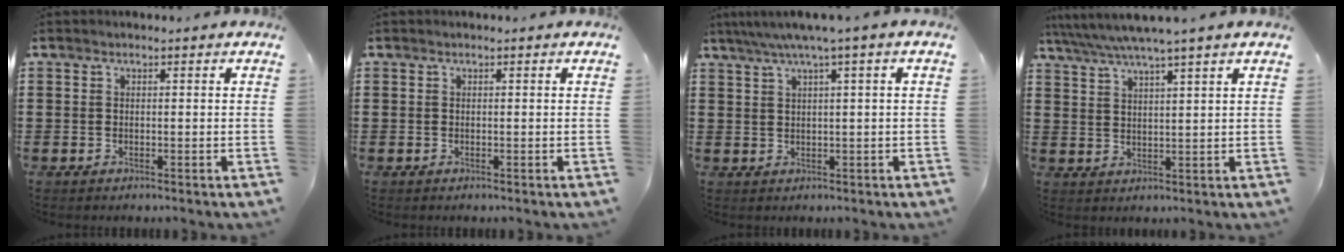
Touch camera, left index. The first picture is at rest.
{"total": 0.0}
{"total": 3.0, "force": [1.2, -0.5, 2.7], "torque": [-0.053, -0.004, 0.018]}
{"total": 4.5, "force": [3.7, -0.5, 2.5], "torque": [-0.060, -0.015, 0.063]}